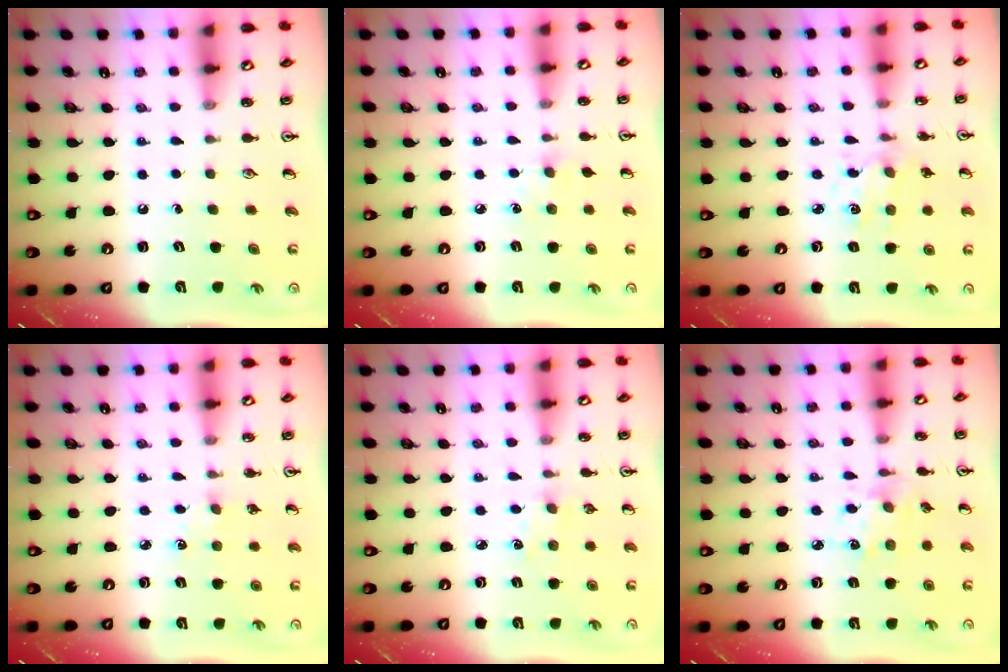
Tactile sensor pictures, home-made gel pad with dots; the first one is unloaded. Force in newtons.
{"total": 5.5, "press": 5.5, "slide": 0.6}
{"total": 1.3, "press": 1.3, "slide": 0.1}
{"total": 3.3, "press": 3.3, "slide": 0.5}
{"total": 1.4, "press": 1.3, "slide": 0.3}
{"total": 4.4, "press": 4.2, "slide": 1.4}